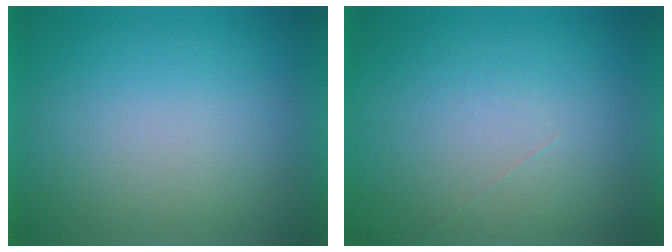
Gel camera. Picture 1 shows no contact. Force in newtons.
{"total": 1.2}